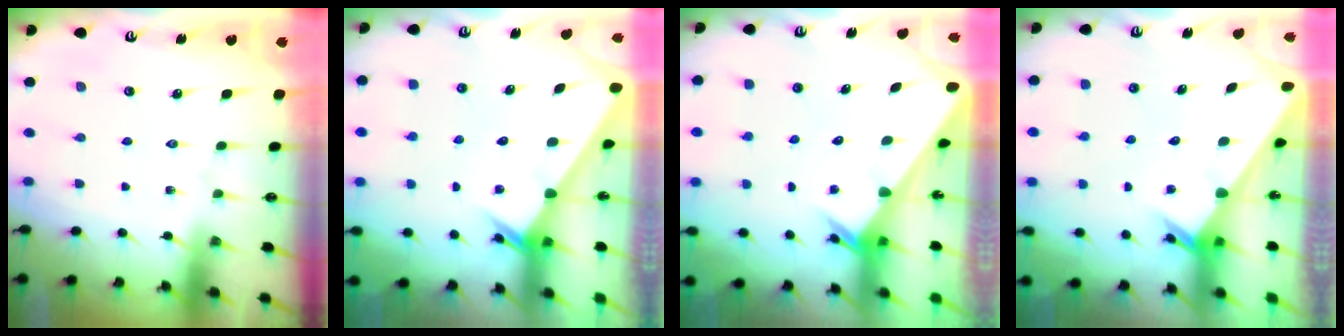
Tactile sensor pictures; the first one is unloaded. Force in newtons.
{"total": 2.3, "press": 2.3, "slide": 0.1}
{"total": 3.3, "press": 3.3, "slide": 0.3}
{"total": 2.4, "press": 2.4, "slide": 0.1}